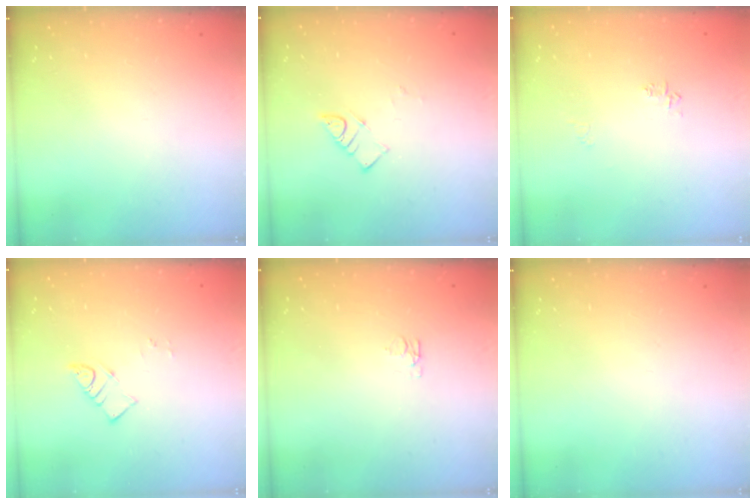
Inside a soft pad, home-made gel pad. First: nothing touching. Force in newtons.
{"total": 3.9, "press": 3.9, "slide": 0.5}
{"total": 4.2, "press": 4.1, "slide": 0.7}
{"total": 3.4, "press": 3.4, "slide": 0.2}
{"total": 4.1, "press": 4.1, "slide": 0.6}
{"total": 0.0}